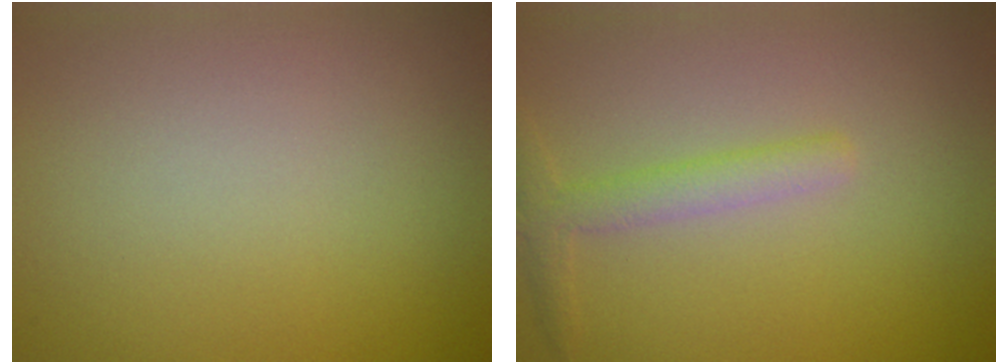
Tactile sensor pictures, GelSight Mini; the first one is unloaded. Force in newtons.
{"total": 2.3, "press": 2.3, "slide": 0.0}